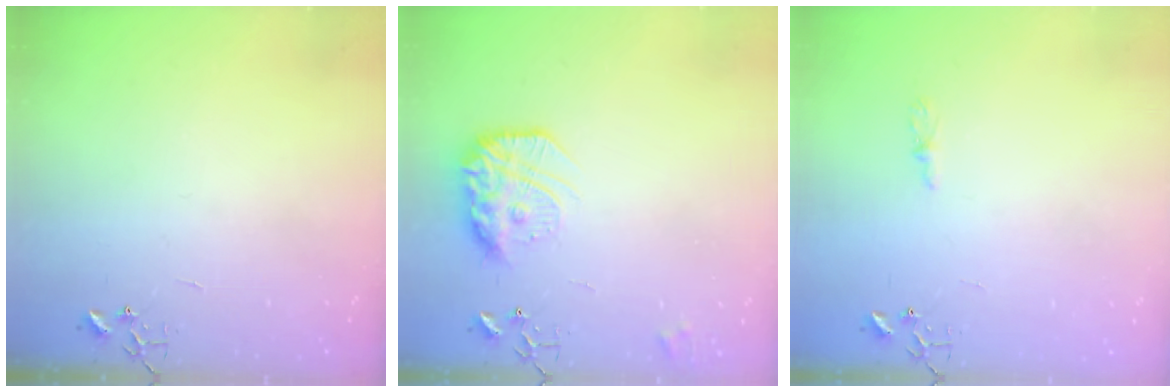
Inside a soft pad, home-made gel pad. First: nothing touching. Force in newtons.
{"total": 16.5, "press": 16.4, "slide": 1.3}
{"total": 4.4, "press": 4.3, "slide": 0.5}